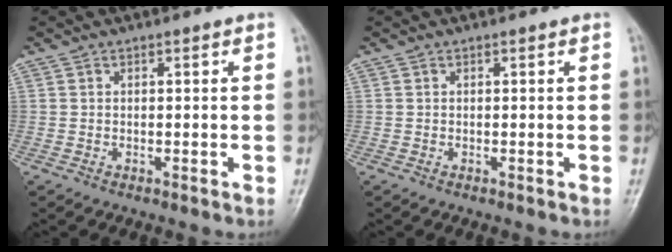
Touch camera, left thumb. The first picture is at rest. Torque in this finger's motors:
{"motor_torque": [-0.03, 0.03, 0.01, -0.08, 0.00]}